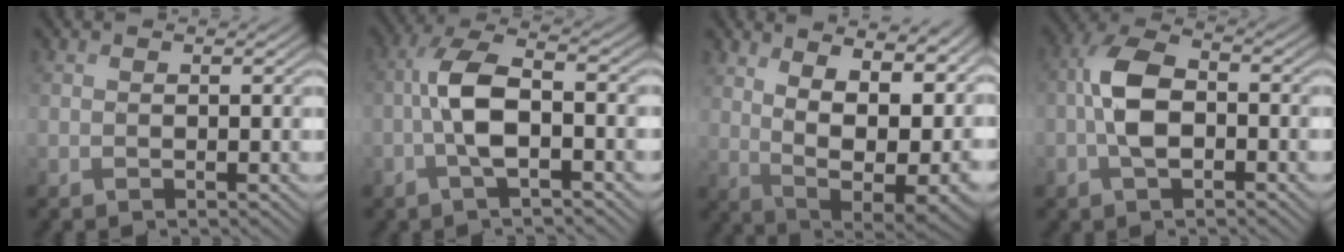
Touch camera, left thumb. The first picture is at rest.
{"total": 7.1, "force": [-1.5, 2.5, 6.5], "torque": [-0.132, 0.015, -0.039]}
{"total": 16.5, "force": [5.6, 9.0, 12.6], "torque": [-0.201, 0.001, 0.106]}
{"total": 6.7, "force": [-1.3, 3.6, 5.5], "torque": [-0.118, 0.012, -0.035]}